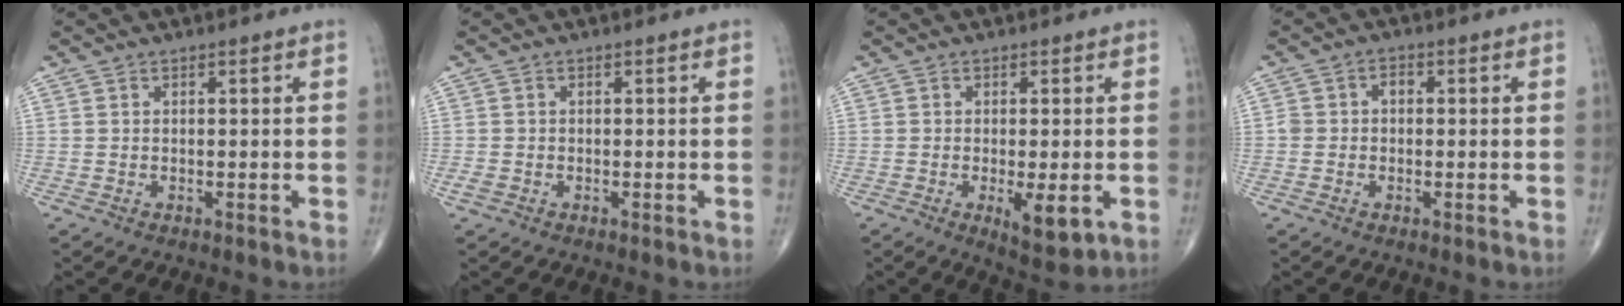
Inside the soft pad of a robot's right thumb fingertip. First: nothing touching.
{"total": 1.3, "force": [-0.5, 0.9, 0.7], "torque": [-0.018, -0.001, -0.011]}
{"total": 6.5, "force": [-1.8, 2.1, 5.9], "torque": [-0.089, -0.017, -0.022]}
{"total": 2.6, "force": [0.0, 2.1, 1.6], "torque": [-0.021, 0.014, -0.004]}